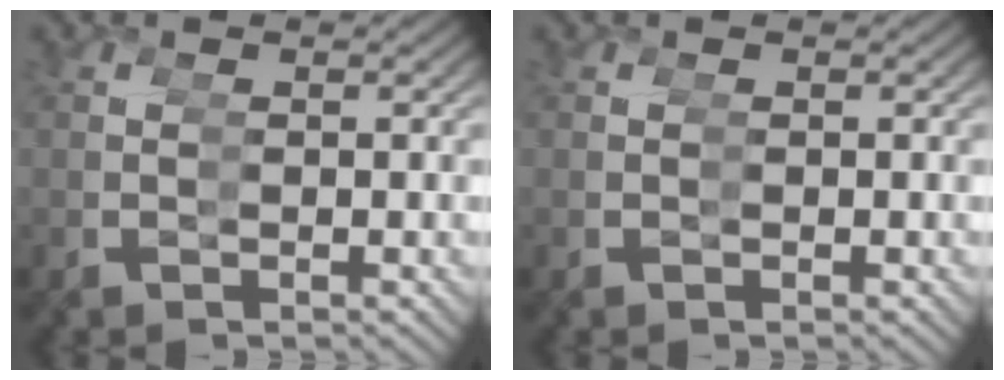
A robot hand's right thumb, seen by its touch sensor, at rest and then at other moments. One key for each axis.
{"total": 0.0}